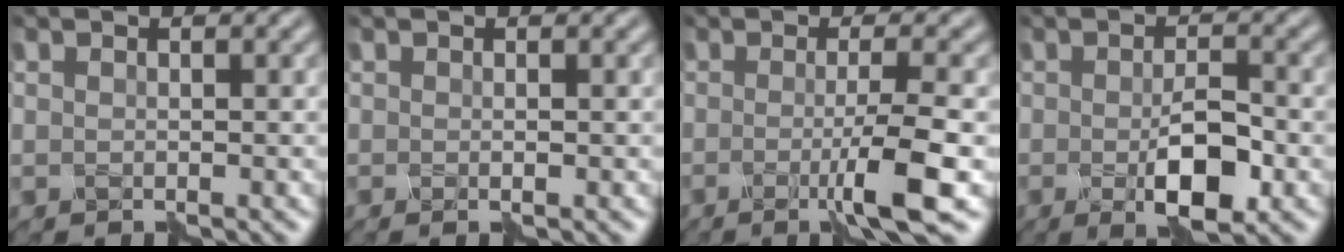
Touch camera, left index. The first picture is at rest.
{"total": 0.0}
{"total": 4.6, "force": [-1.2, 0.5, 4.4], "torque": [-0.062, -0.007, -0.028]}
{"total": 4.6, "force": [-1.6, 1.9, 3.9], "torque": [-0.067, -0.004, -0.025]}